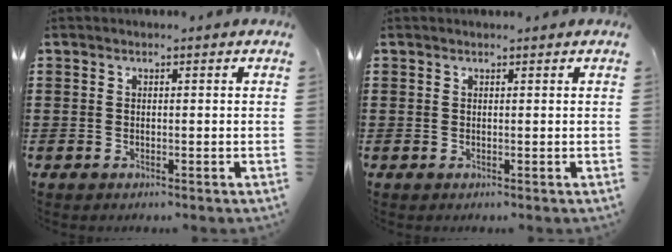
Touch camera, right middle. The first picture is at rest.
{"total": 0.0}